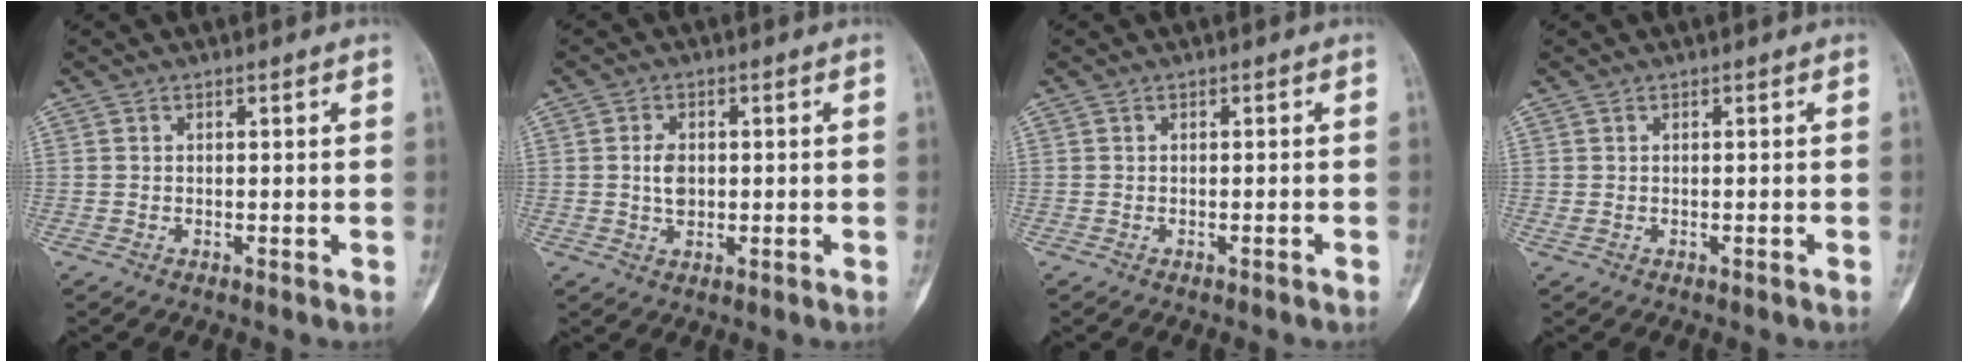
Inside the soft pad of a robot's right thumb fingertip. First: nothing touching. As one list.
[{"total": 3.7, "force": [0.1, 2.5, 2.7], "torque": [-0.043, 0.002, 0.001]}, {"total": 0.7, "force": [-0.5, 0.0, 0.5], "torque": [-0.017, 0.006, -0.002]}, {"total": 0.7, "force": [-0.1, 0.3, 0.6], "torque": [-0.021, 0.007, 0.005]}]